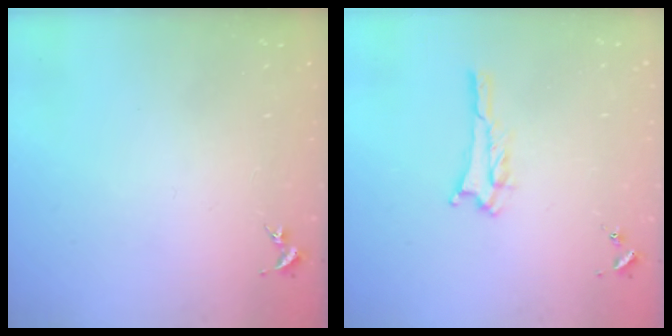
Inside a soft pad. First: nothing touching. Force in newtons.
{"total": 2.8, "press": 2.8, "slide": 0.3}